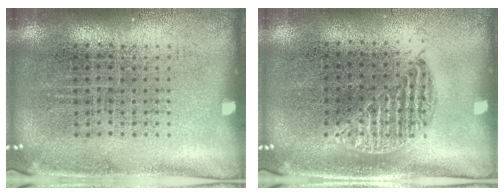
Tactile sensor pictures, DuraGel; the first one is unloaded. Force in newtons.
{"total": 0.9, "press": 0.8, "slide": 0.4}